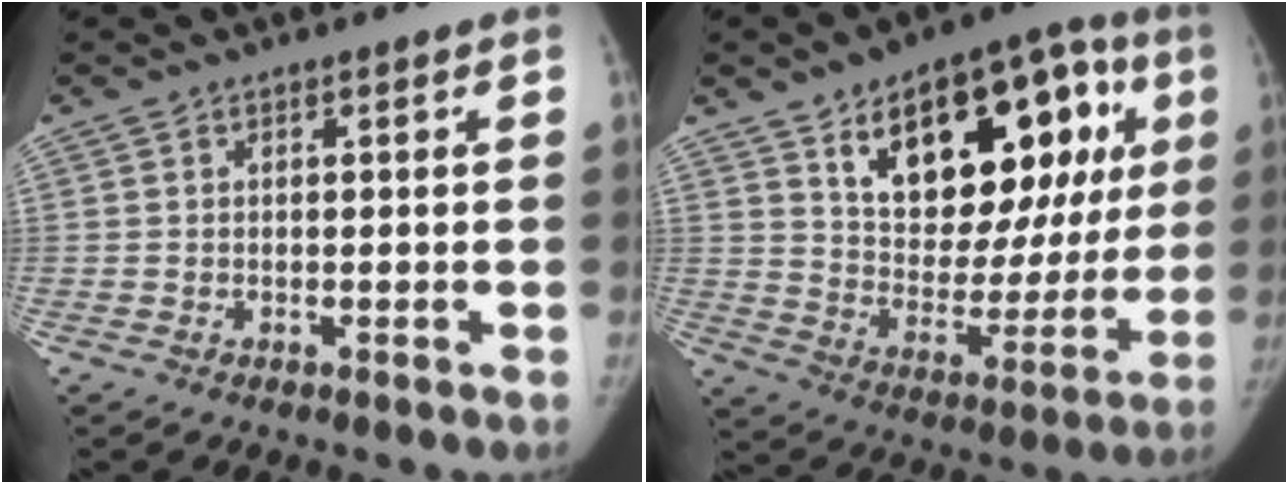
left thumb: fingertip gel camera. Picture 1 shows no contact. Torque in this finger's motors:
{"motor_torque": [2.29, 2.34, 1.54, -1.23, 0.08]}